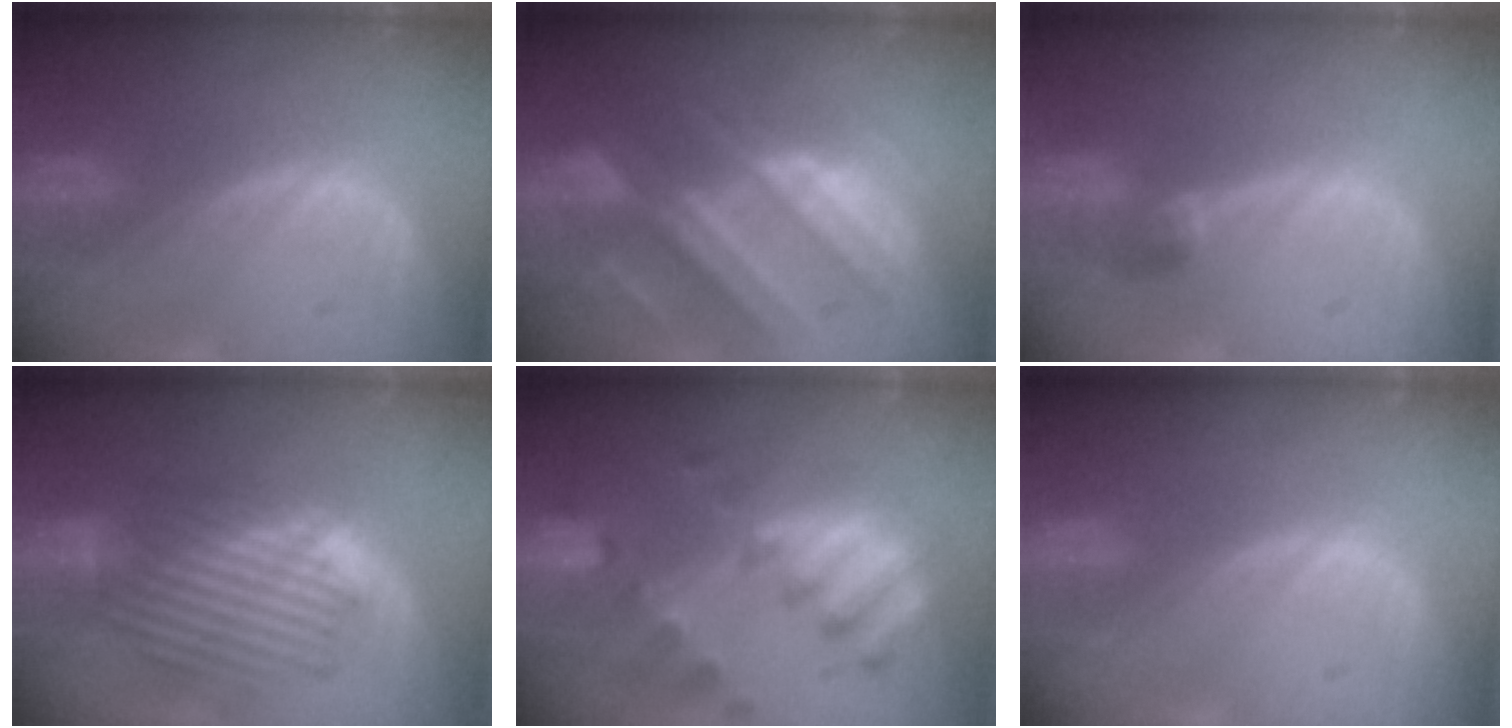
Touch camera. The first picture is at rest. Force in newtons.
{"total": 10.3, "press": 9.2, "slide": 4.7}
{"total": 2.7, "press": 2.7, "slide": 0.1}
{"total": 8.8, "press": 8.3, "slide": 2.9}
{"total": 10.1, "press": 8.9, "slide": 4.8}
{"total": 0.0}